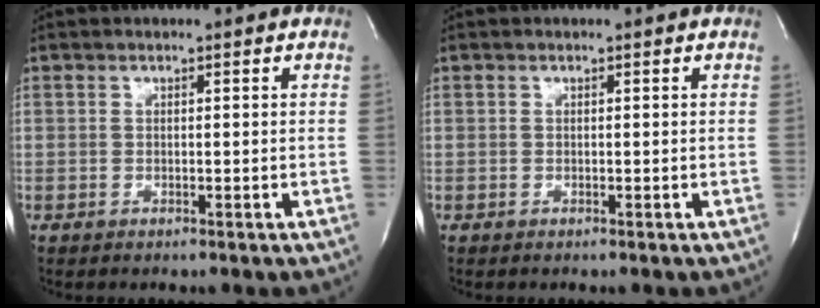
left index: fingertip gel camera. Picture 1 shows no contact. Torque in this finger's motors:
{"motor_torque": [0.02, 0.00, -0.01, 0.00]}